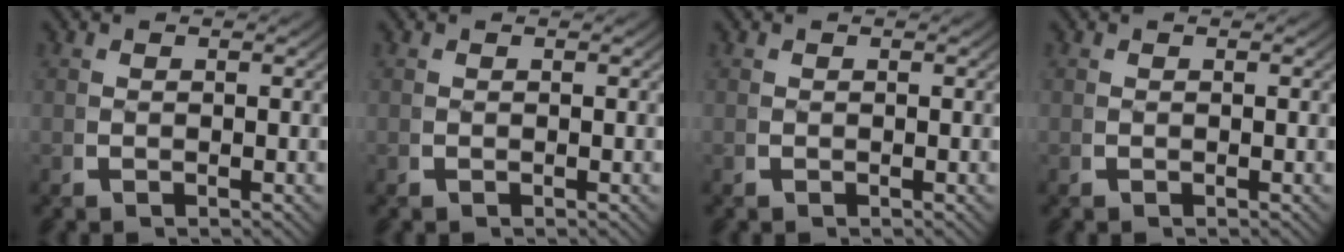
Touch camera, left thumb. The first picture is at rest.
{"total": 0.0}
{"total": 0.0}
{"total": 0.0}